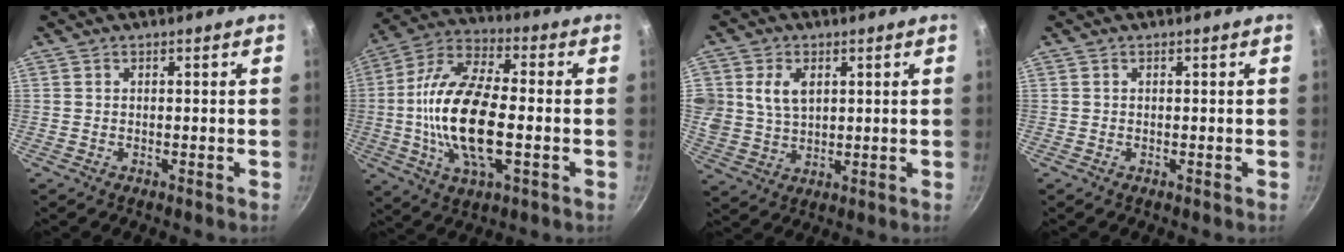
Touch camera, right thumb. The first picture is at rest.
{"total": 19.1, "force": [-2.1, 8.2, 17.2], "torque": [-0.326, 0.020, -0.053]}
{"total": 7.7, "force": [2.2, 5.7, 4.7], "torque": [-0.073, -0.011, 0.044]}
{"total": 0.0}